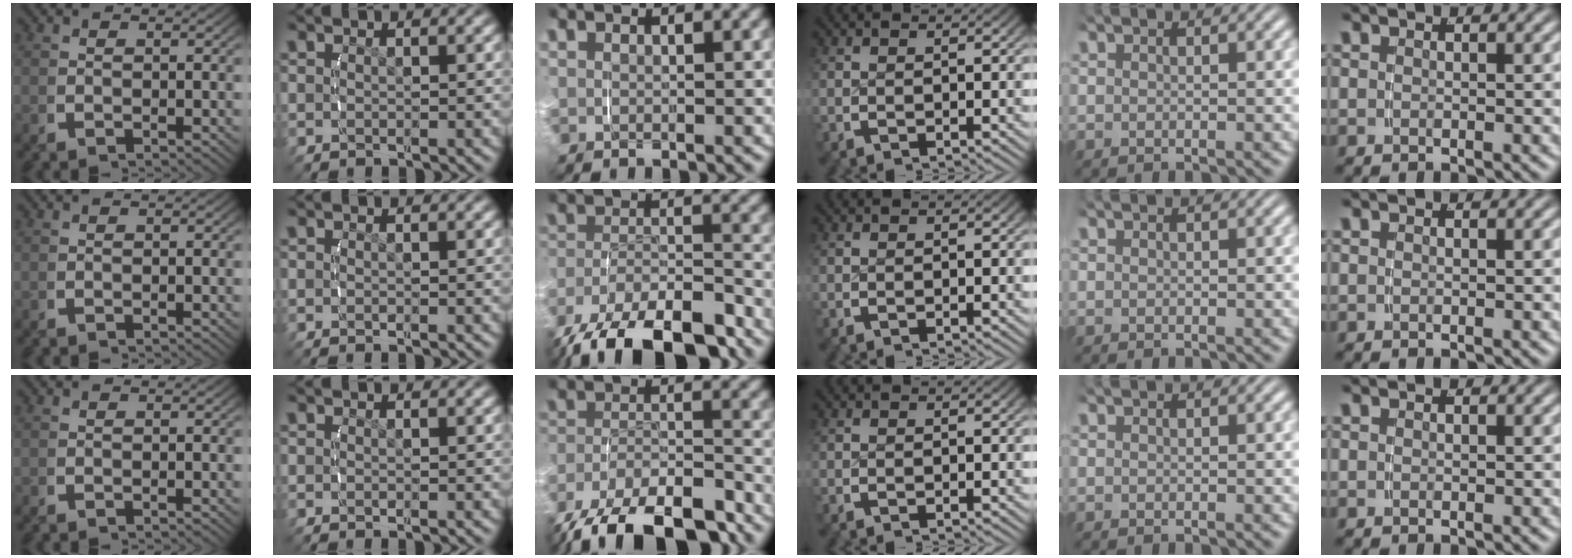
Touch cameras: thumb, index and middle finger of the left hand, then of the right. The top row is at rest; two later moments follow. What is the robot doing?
{"motion": "grasp_and_lifting", "object": "velcro strap"}